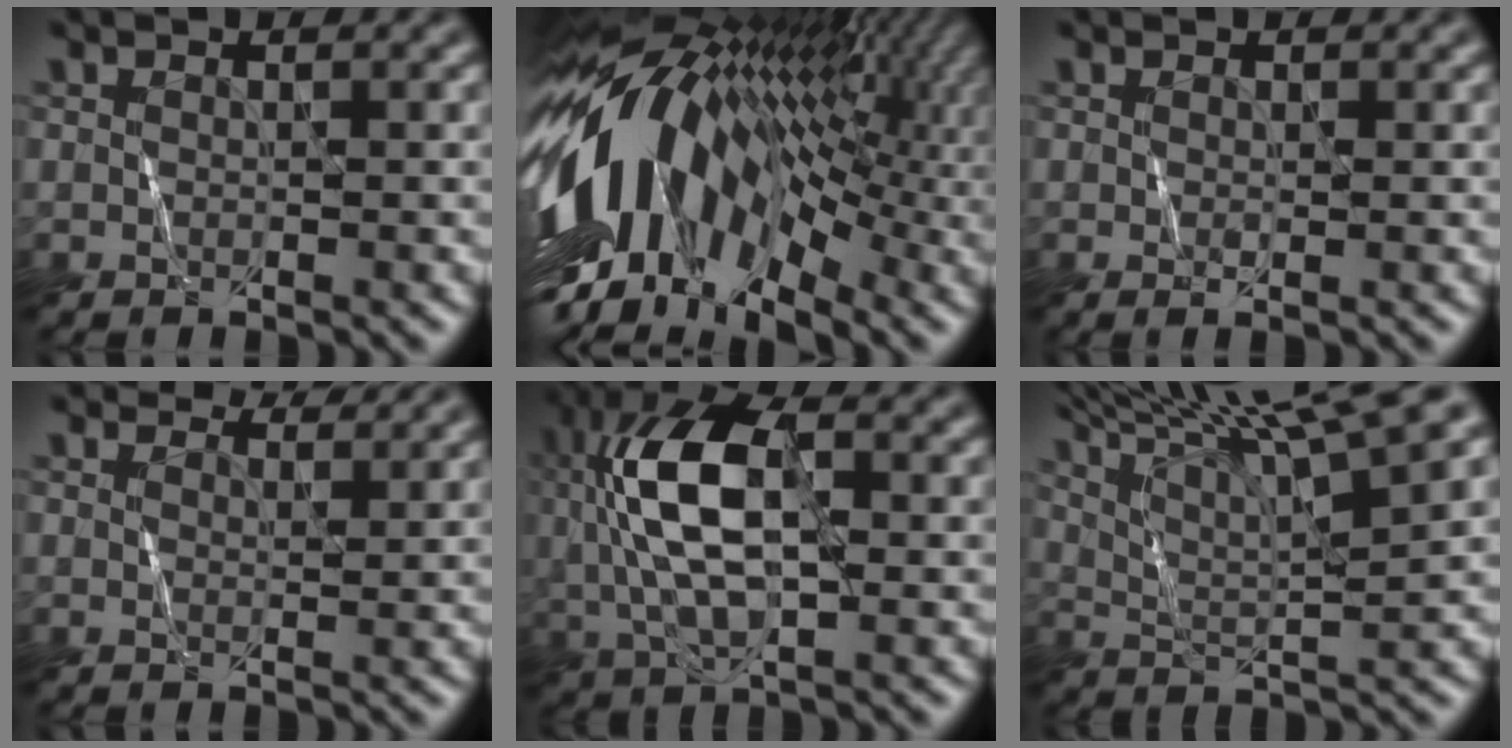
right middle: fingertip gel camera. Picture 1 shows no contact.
{"total": 17.5, "force": [-1.0, 10.4, 14.1], "torque": [-0.262, 0.012, -0.031]}
{"total": 0.6, "force": [0.0, 0.1, 0.6], "torque": [-0.012, -0.002, 0.000]}
{"total": 4.1, "force": [4.0, 0.4, 0.7], "torque": [-0.021, 0.002, 0.045]}
{"total": 9.4, "force": [0.6, 4.3, 8.4], "torque": [-0.175, 0.017, 0.007]}
{"total": 13.3, "force": [9.4, 2.4, 9.1], "torque": [-0.149, 0.028, 0.117]}